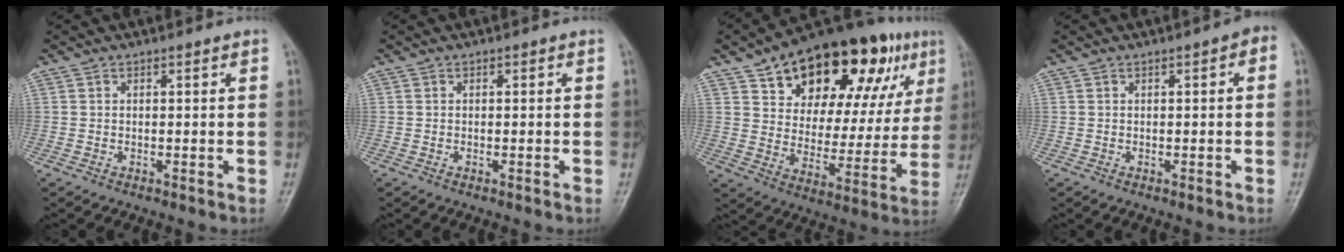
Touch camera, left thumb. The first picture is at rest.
{"total": 0.0}
{"total": 27.1, "force": [14.2, 13.4, 18.8], "torque": [-0.238, -0.006, 0.217]}
{"total": 1.9, "force": [0.3, 0.6, 1.8], "torque": [-0.019, 0.007, -0.002]}